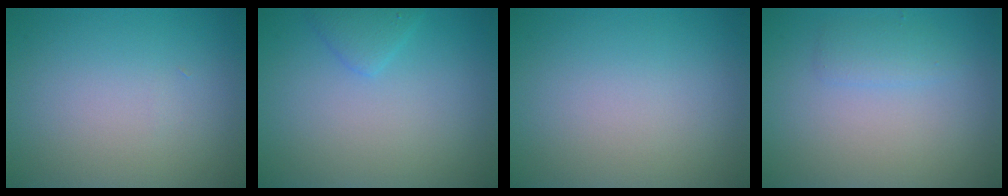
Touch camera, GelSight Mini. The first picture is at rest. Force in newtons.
{"total": 1.5, "press": 1.5, "slide": 0.1}
{"total": 0.0}
{"total": 1.4, "press": 1.4, "slide": 0.1}